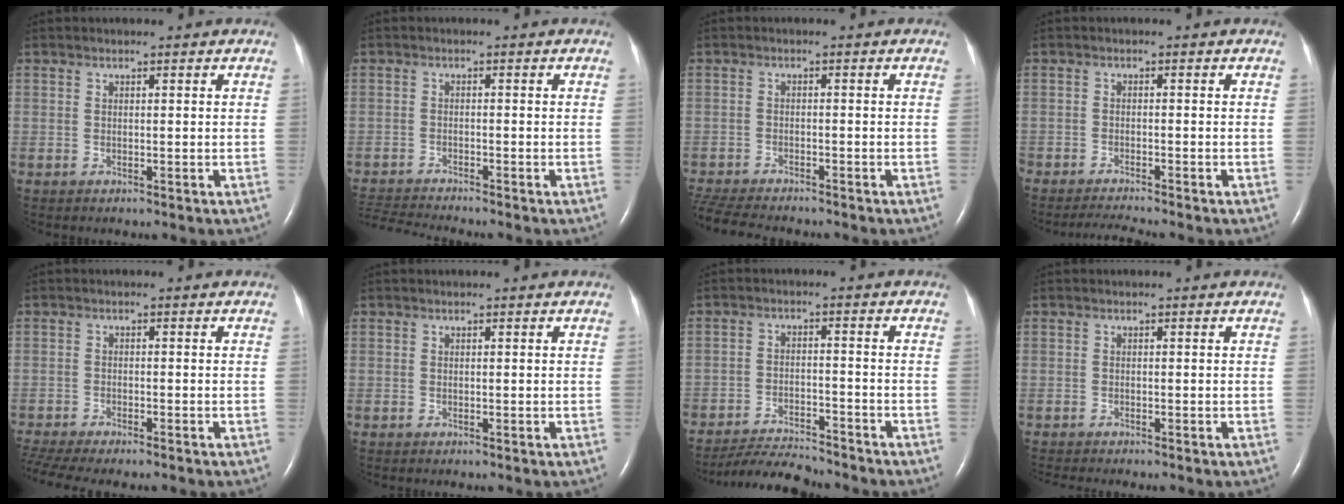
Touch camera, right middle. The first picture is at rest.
{"total": 5.1, "force": [-4.9, -1.2, 0.6], "torque": [-0.016, -0.019, -0.090]}
{"total": 8.7, "force": [-7.9, 1.3, 3.4], "torque": [-0.064, -0.016, -0.129]}
{"total": 3.0, "force": [-2.8, -0.7, 0.8], "torque": [-0.023, -0.016, -0.051]}
{"total": 9.9, "force": [-8.5, 1.8, 4.8], "torque": [-0.090, -0.002, -0.130]}
{"total": 0.0}
{"total": 8.2, "force": [-8.0, 0.5, 1.7], "torque": [-0.026, -0.015, -0.138]}
{"total": 2.5, "force": [-2.2, 0.0, 1.1], "torque": [-0.015, -0.006, -0.033]}